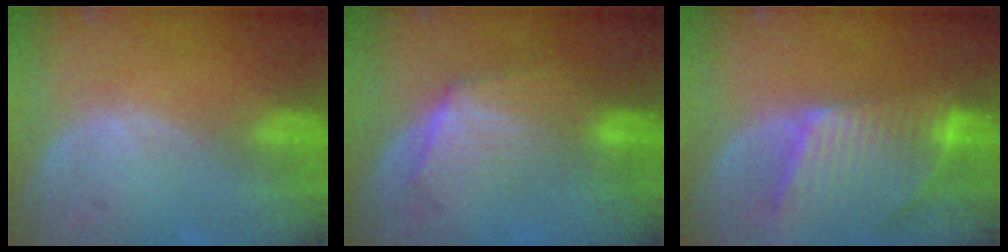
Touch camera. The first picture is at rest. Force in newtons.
{"total": 7.1, "press": 6.5, "slide": 2.9}
{"total": 9.4, "press": 8.2, "slide": 4.6}